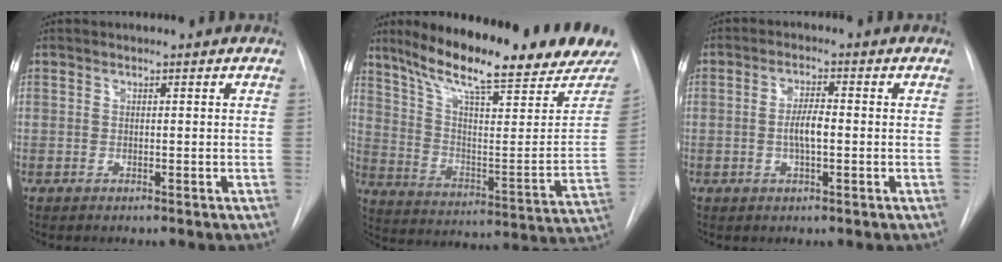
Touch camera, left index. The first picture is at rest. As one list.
[{"total": 26.8, "force": [21.7, 3.0, 15.3], "torque": [-0.246, -0.056, 0.303]}, {"total": 3.6, "force": [-0.5, 1.0, 3.5], "torque": [-0.069, 0.003, -0.009]}]